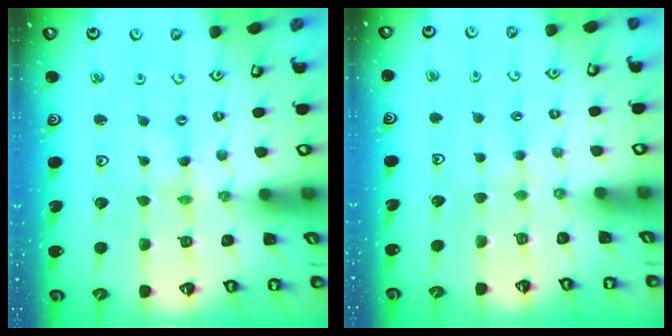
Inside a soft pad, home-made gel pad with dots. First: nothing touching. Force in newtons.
{"total": 1.9, "press": 1.9, "slide": 0.3}